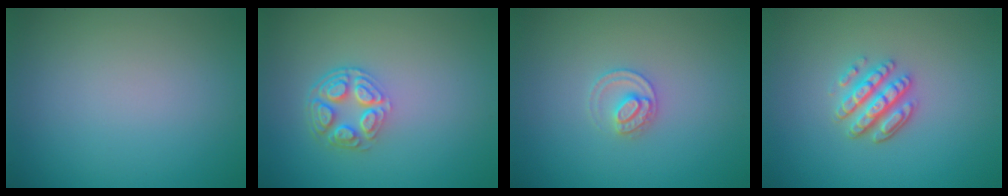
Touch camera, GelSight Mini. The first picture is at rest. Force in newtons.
{"total": 4.1, "press": 3.1, "slide": 2.7}
{"total": 2.1, "press": 2.1, "slide": 0.2}
{"total": 3.5, "press": 3.0, "slide": 1.7}